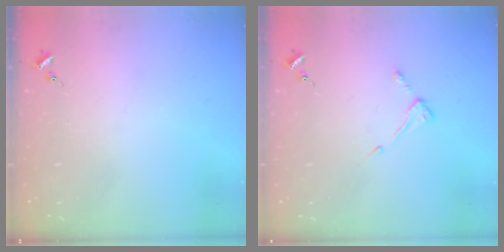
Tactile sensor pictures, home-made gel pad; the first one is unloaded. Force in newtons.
{"total": 4.4, "press": 4.3, "slide": 0.7}